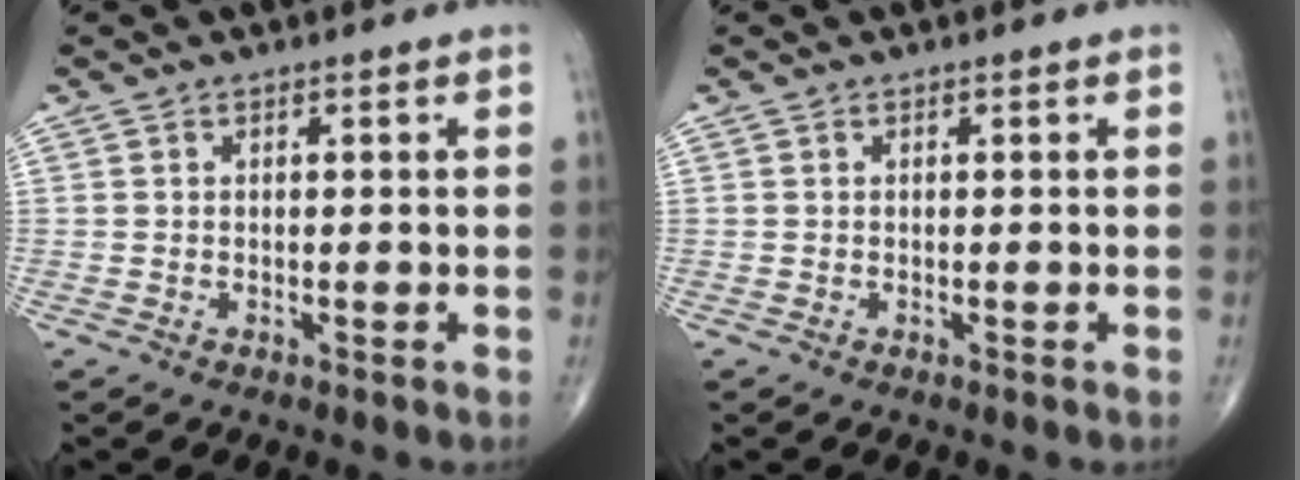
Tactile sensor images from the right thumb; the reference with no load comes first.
{"total": 0.0}